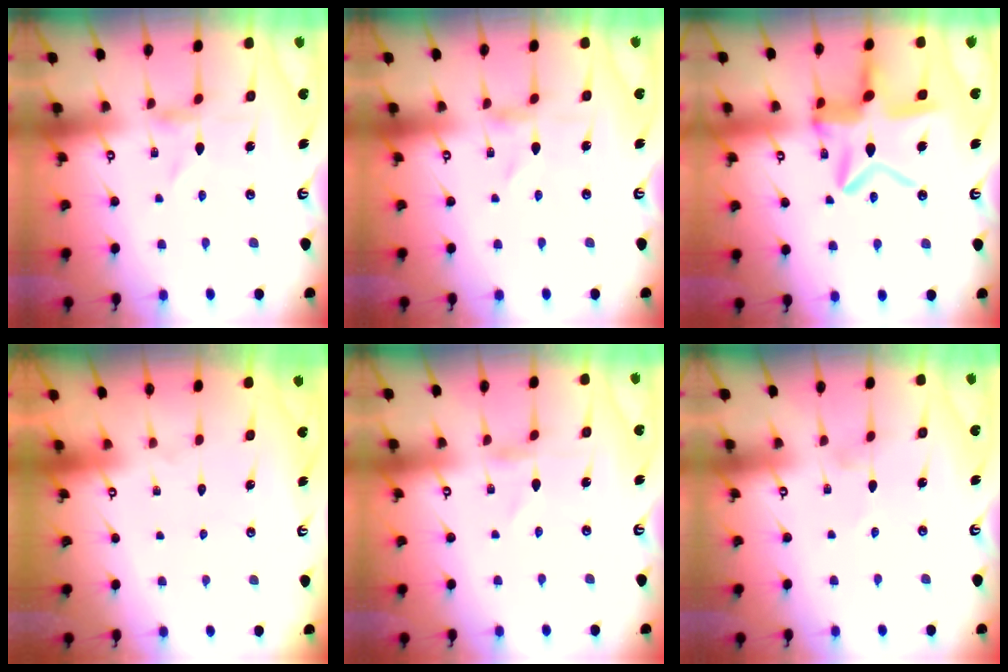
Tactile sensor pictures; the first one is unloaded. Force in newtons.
{"total": 0.0}
{"total": 16.2, "press": 16.2, "slide": 1.5}
{"total": 1.6, "press": 1.6, "slide": 0.1}
{"total": 0.0}
{"total": 0.5, "press": 0.5, "slide": 0.1}